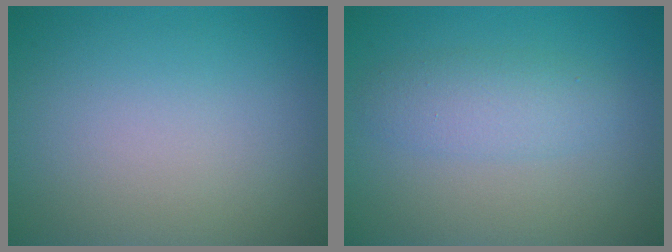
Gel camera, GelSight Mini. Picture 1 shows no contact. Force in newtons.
{"total": 2.8, "press": 2.8, "slide": 0.1}